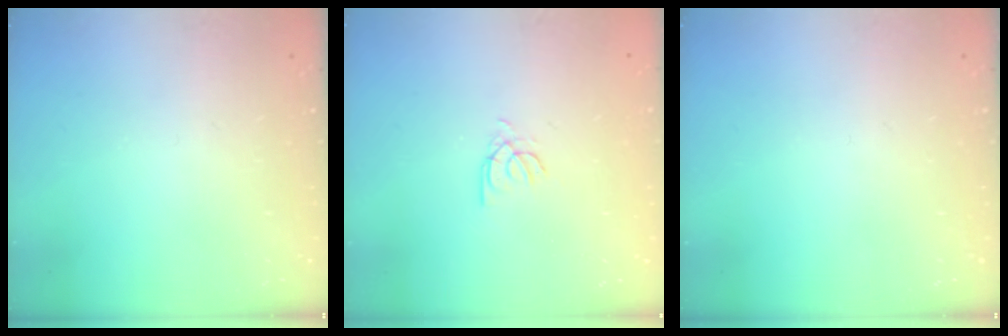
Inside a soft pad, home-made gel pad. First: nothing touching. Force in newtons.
{"total": 2.6, "press": 2.6, "slide": 0.2}
{"total": 0.0}